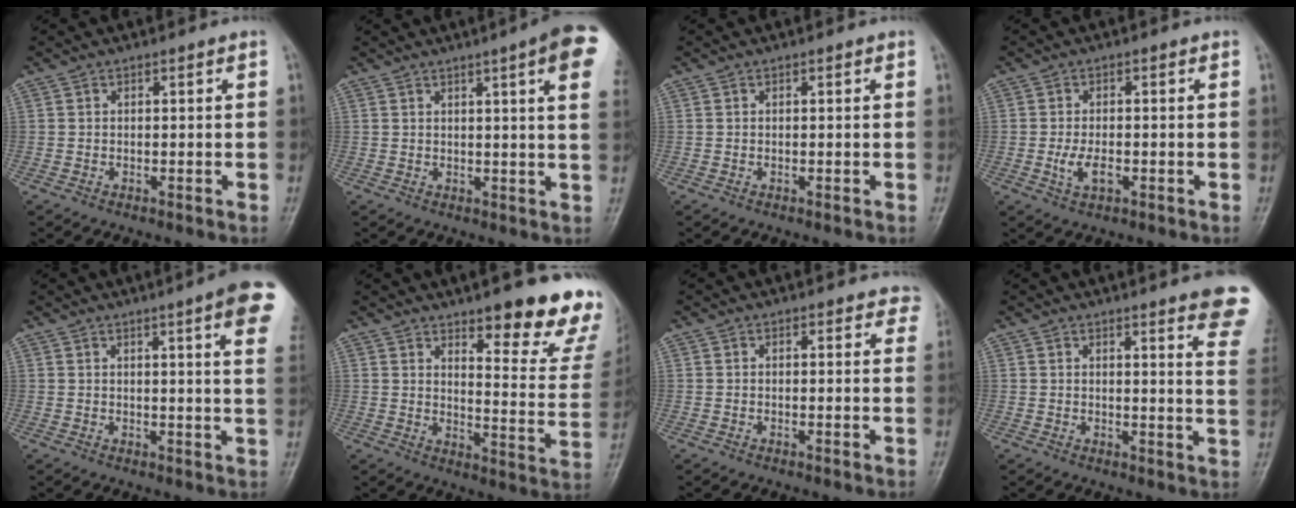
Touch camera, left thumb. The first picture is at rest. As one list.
[{"total": 12.2, "force": [5.4, 1.6, 10.8], "torque": [-0.120, -0.010, 0.055]}, {"total": 0.0}, {"total": 4.1, "force": [-1.1, 2.2, 3.2], "torque": [-0.060, -0.001, -0.021]}, {"total": 11.4, "force": [5.7, 1.3, 9.8], "torque": [-0.106, -0.014, 0.058]}, {"total": 17.2, "force": [11.5, 4.4, 12.1], "torque": [-0.113, -0.088, 0.152]}, {"total": 3.4, "force": [2.7, 1.9, 0.7], "torque": [0.028, -0.009, 0.012]}, {"total": 13.1, "force": [9.6, 2.1, 8.6], "torque": [-0.075, -0.046, 0.093]}]